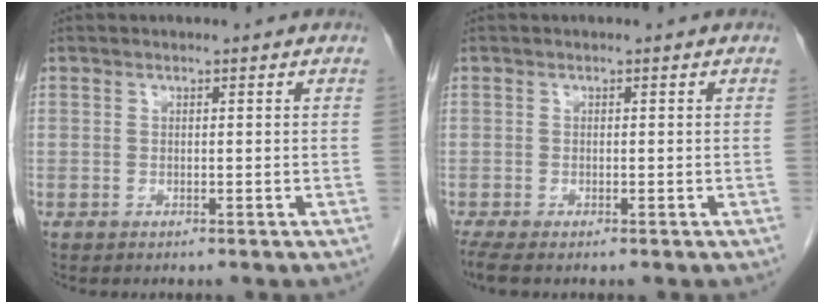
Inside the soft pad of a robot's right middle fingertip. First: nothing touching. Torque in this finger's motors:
{"motor_torque": [0.43, -0.23, 0.03, 0.04]}